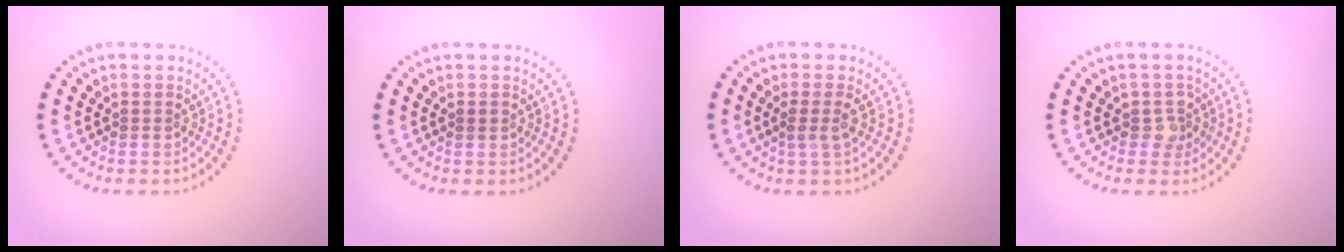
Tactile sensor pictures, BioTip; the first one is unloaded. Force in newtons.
{"total": 0.5, "press": 0.5, "slide": 0.1}
{"total": 1.5, "press": 1.1, "slide": 1.0}
{"total": 1.8, "press": 1.4, "slide": 1.1}